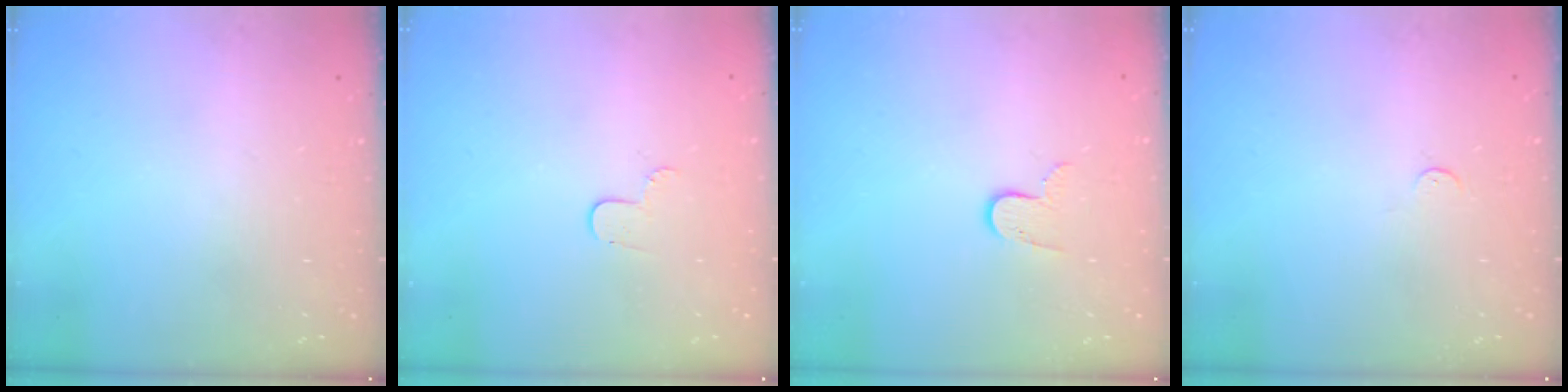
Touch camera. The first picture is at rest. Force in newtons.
{"total": 4.0, "press": 3.9, "slide": 0.3}
{"total": 6.3, "press": 6.3, "slide": 0.5}
{"total": 3.2, "press": 3.2, "slide": 0.2}